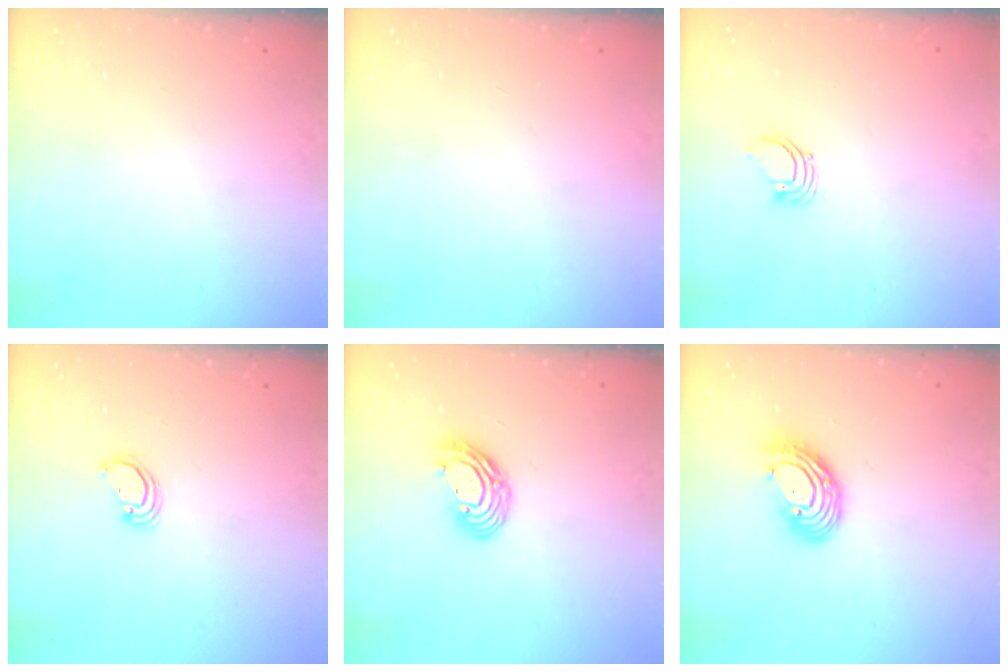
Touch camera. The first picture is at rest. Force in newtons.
{"total": 0.0}
{"total": 2.3, "press": 2.3, "slide": 0.1}
{"total": 2.8, "press": 2.8, "slide": 0.2}
{"total": 9.2, "press": 9.2, "slide": 0.6}
{"total": 10.5, "press": 10.4, "slide": 1.1}